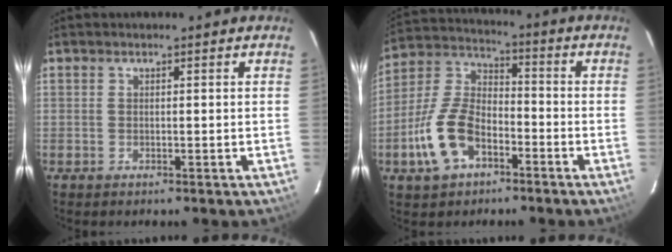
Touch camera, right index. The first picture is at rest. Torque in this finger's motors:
{"motor_torque": [0.95, -0.48, 0.03, -0.03]}